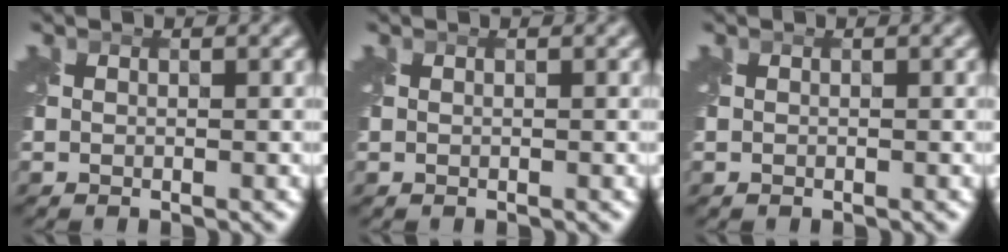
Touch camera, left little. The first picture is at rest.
{"total": 0.0}
{"total": 0.0}